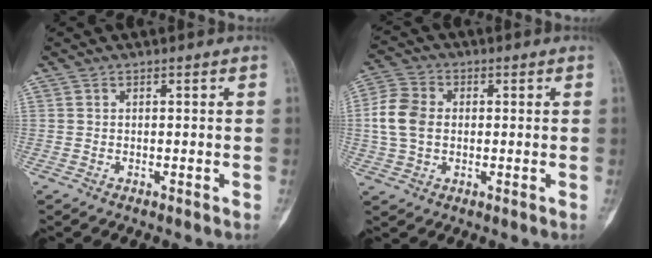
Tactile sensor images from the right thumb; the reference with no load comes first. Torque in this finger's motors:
{"motor_torque": [0.27, 0.74, 0.59, -0.20, 0.00]}